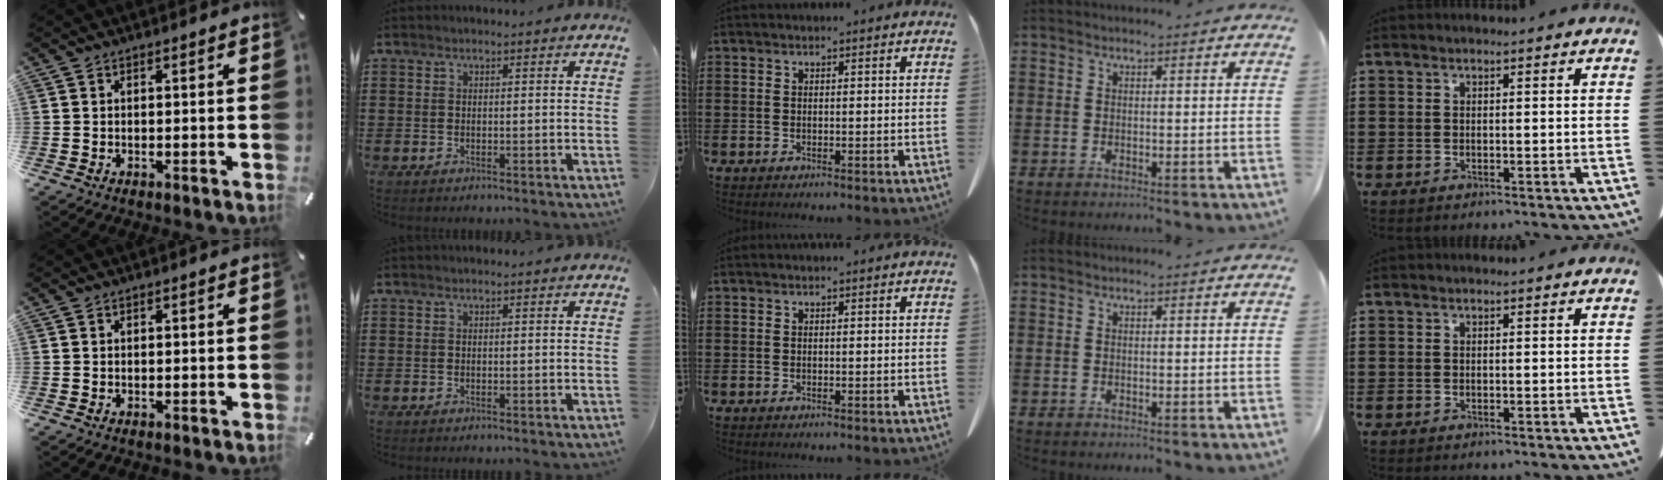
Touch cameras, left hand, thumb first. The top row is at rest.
{}